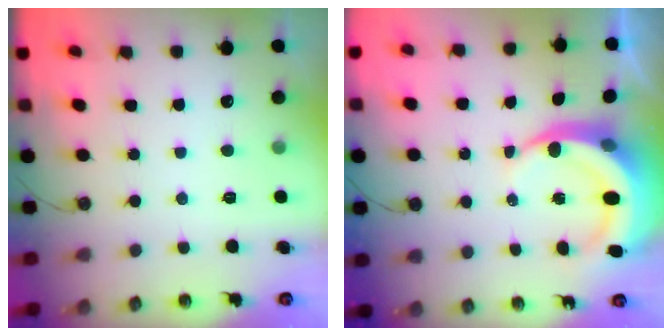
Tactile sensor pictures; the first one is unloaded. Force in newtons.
{"total": 9.9, "press": 9.8, "slide": 1.3}